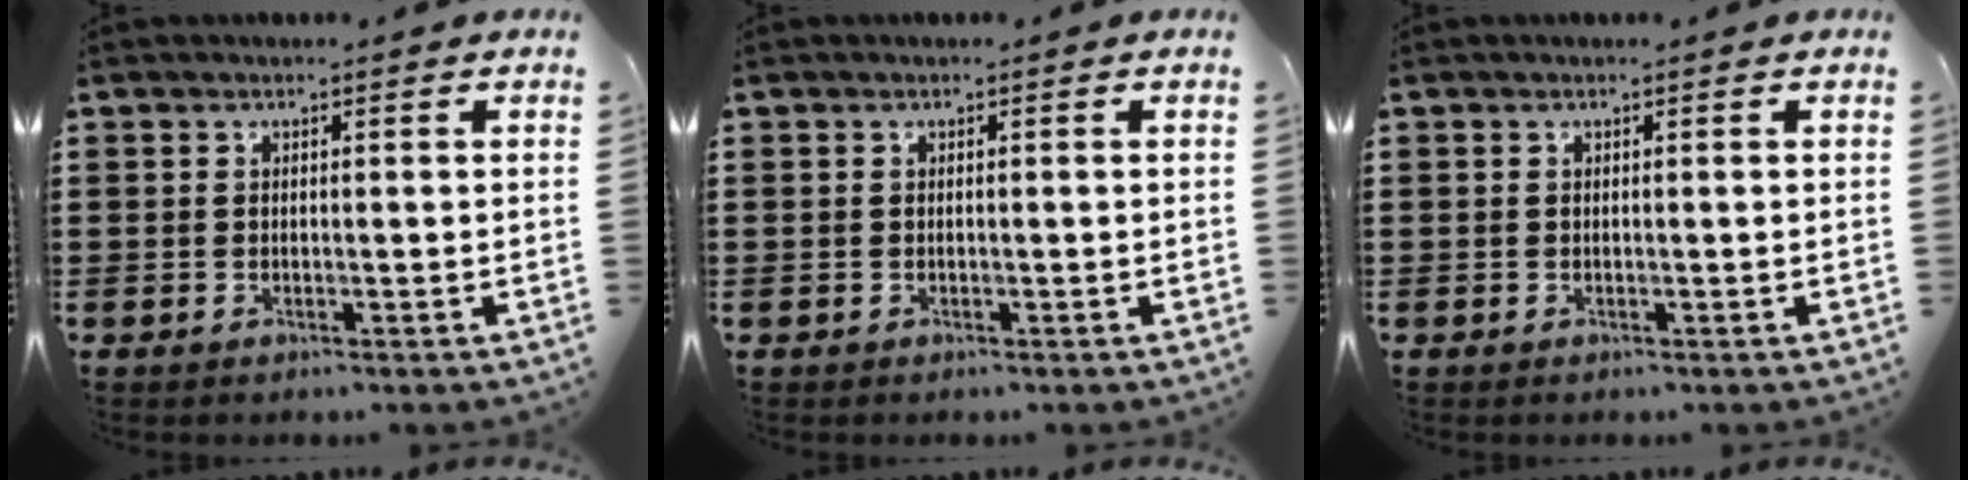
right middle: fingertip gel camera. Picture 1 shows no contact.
{"total": 0.0}
{"total": 0.0}